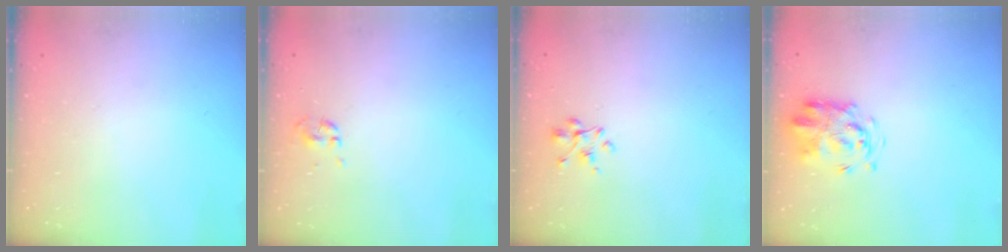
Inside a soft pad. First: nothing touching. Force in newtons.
{"total": 0.0}
{"total": 2.4, "press": 2.3, "slide": 0.8}
{"total": 3.5, "press": 3.4, "slide": 0.9}